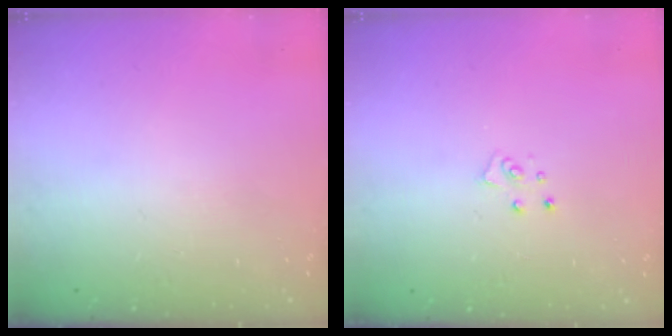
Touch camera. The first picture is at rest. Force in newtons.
{"total": 4.0, "press": 4.0, "slide": 0.3}